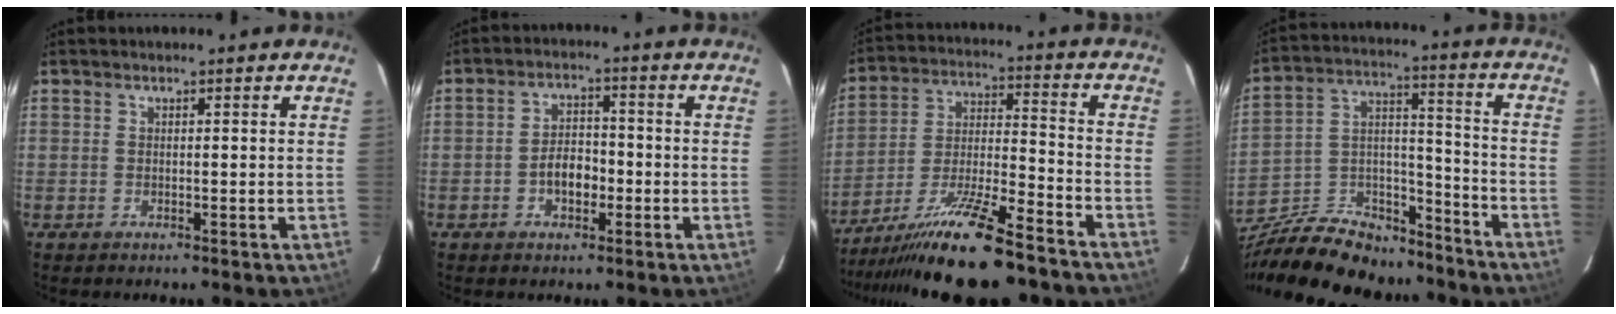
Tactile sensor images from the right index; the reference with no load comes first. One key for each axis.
{"total": 5.0, "fx": -1.7, "fy": 3.0, "fz": 3.6, "tx": -0.068, "ty": 0.011, "tz": -0.027}
{"total": 20.5, "fx": -16.7, "fy": 2.9, "fz": 11.6, "tx": -0.222, "ty": -0.032, "tz": -0.271}
{"total": 24.8, "fx": -19.0, "fy": 11.0, "fz": 11.6, "tx": -0.247, "ty": 0.034, "tz": -0.293}